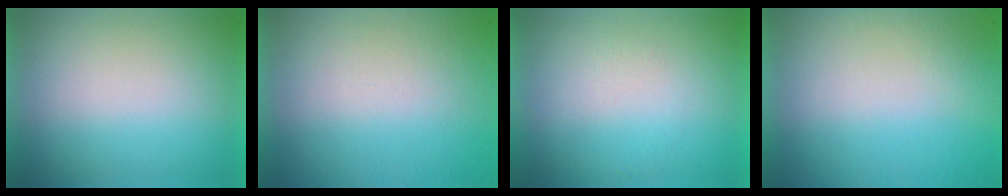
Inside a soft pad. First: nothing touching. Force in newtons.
{"total": 9.2}
{"total": 1.2}
{"total": 8.0}